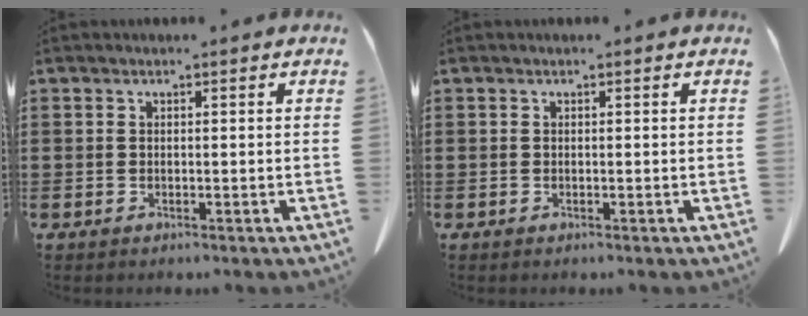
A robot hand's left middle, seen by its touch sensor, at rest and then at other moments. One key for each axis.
{"total": 0.0}